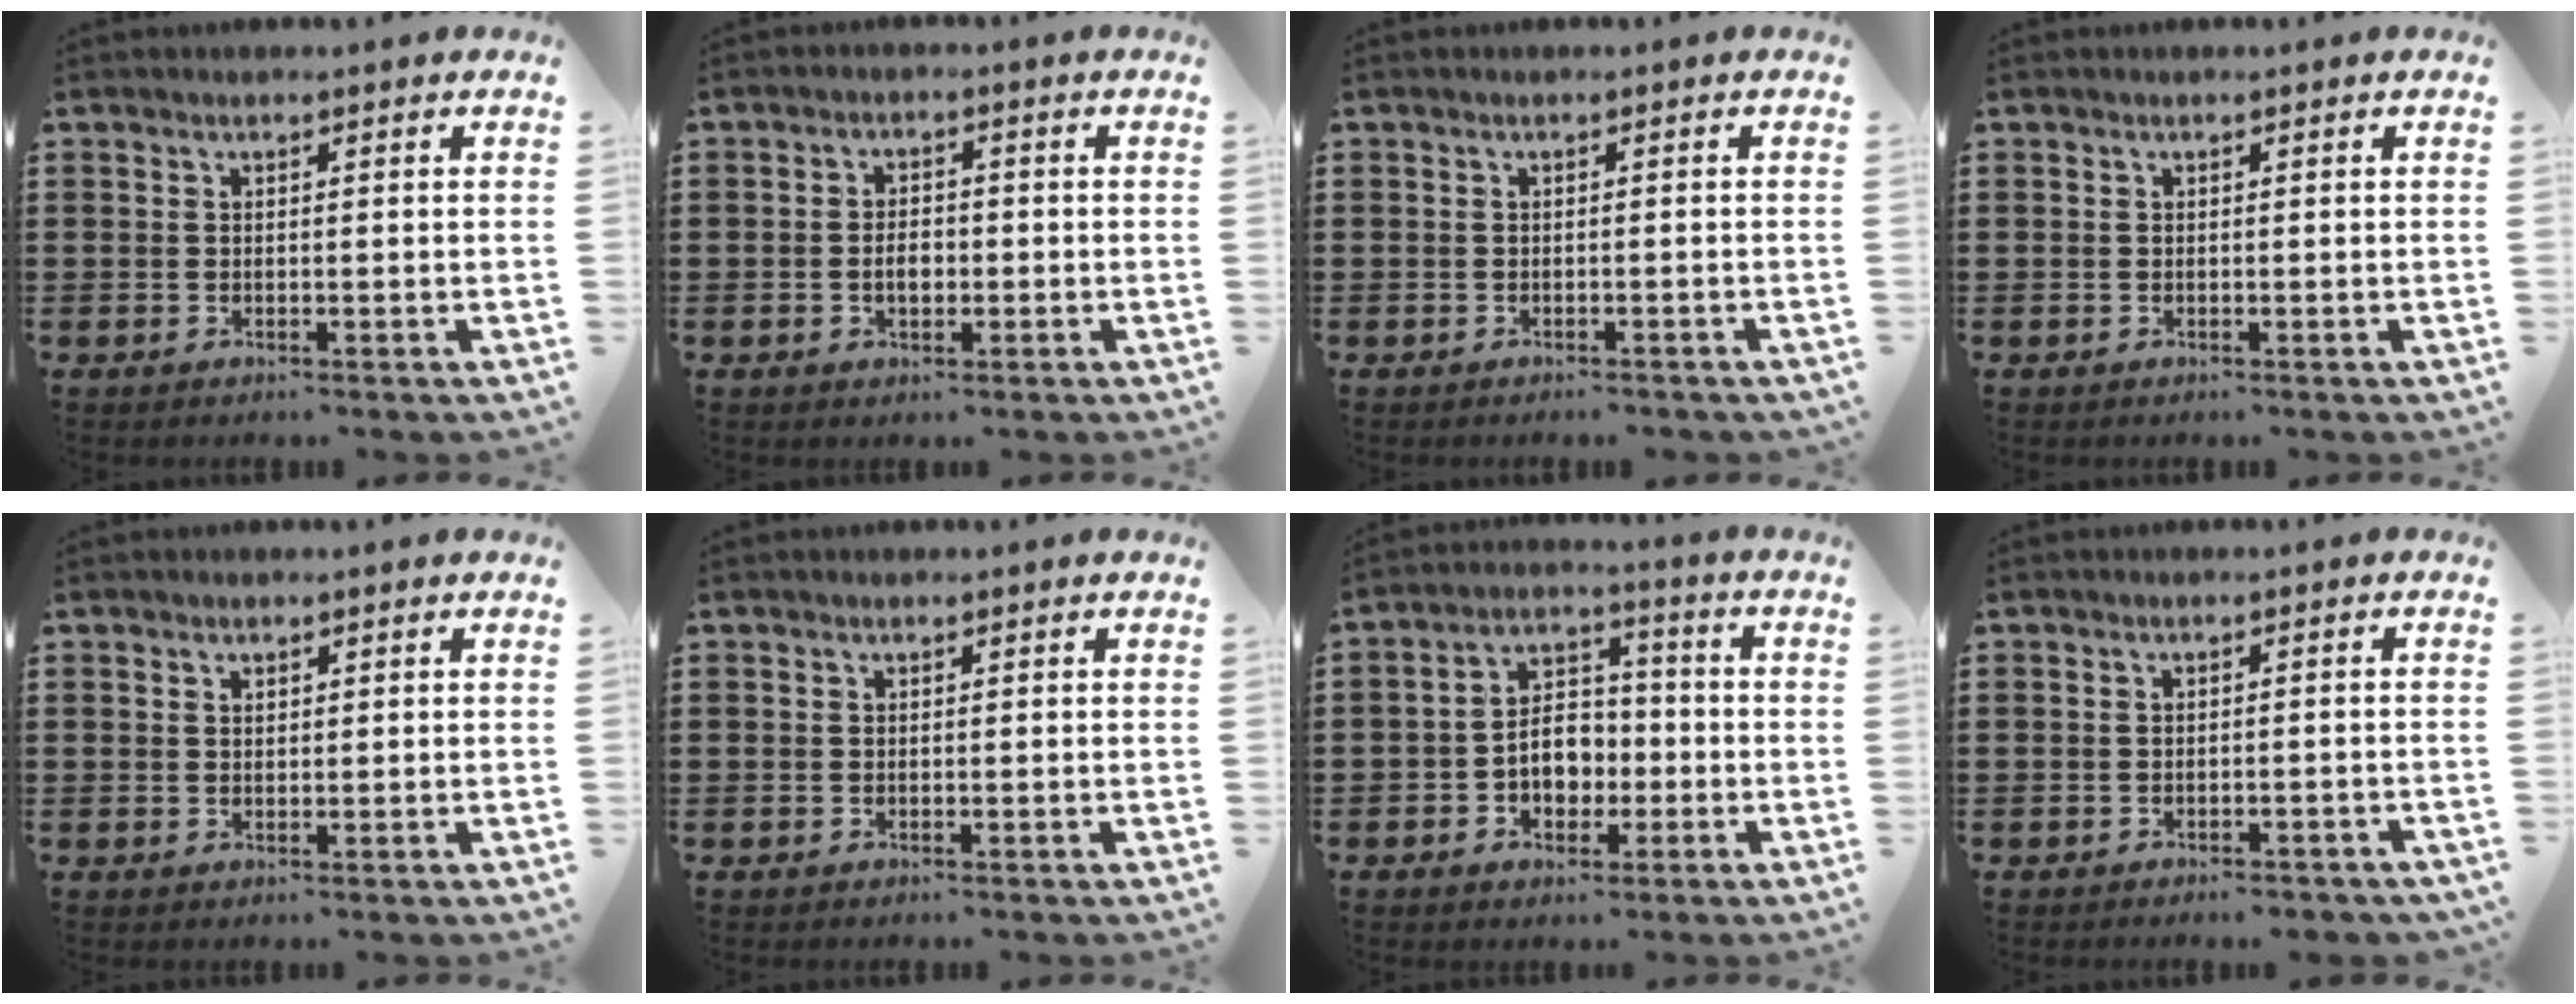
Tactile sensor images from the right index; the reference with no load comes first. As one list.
[{"total": 3.1, "force": [-0.6, 1.6, 2.5], "torque": [-0.040, 0.000, -0.013]}, {"total": 0.7, "force": [-0.7, 0.1, 0.2], "torque": [-0.007, -0.002, -0.014]}, {"total": 0.0}, {"total": 0.8, "force": [0.5, 0.5, 0.2], "torque": [-0.006, 0.002, 0.011]}, {"total": 0.0}, {"total": 6.6, "force": [-1.7, 4.7, 4.4], "torque": [-0.073, 0.005, -0.036]}, {"total": 1.5, "force": [-1.5, 0.2, 0.3], "torque": [-0.011, -0.002, -0.030]}]